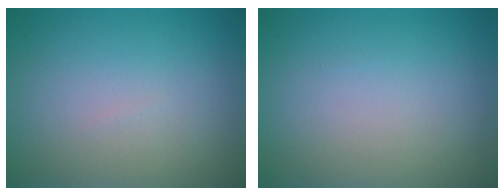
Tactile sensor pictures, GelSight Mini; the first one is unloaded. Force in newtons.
{"total": 0.0}